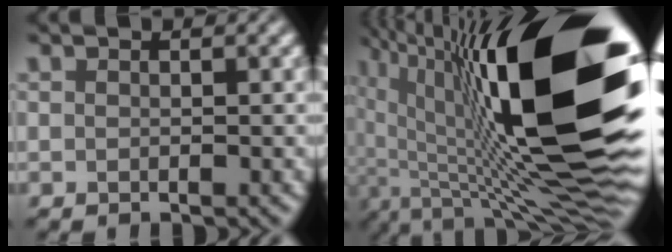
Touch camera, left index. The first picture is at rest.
{"total": 21.9, "force": [3.0, 7.2, 20.5], "torque": [-0.314, 0.022, 0.046]}